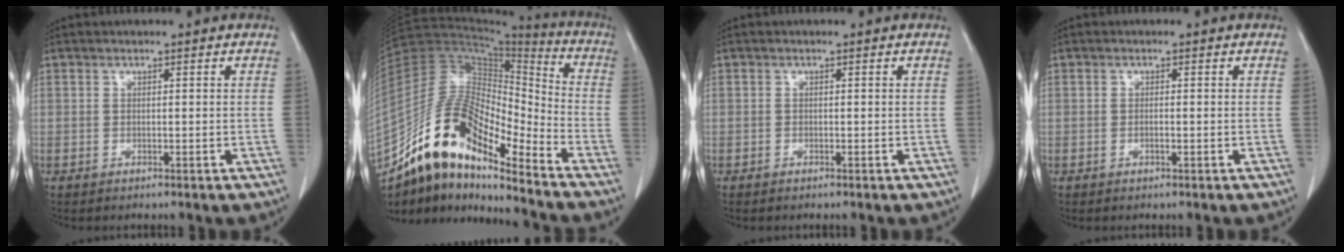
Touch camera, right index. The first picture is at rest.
{"total": 20.7, "force": [-14.8, 5.8, 13.3], "torque": [-0.267, 0.022, -0.268]}
{"total": 0.8, "force": [-0.4, 0.4, 0.5], "torque": [-0.010, 0.000, -0.006]}
{"total": 1.2, "force": [-0.3, 0.4, 1.0], "torque": [-0.024, 0.002, -0.005]}